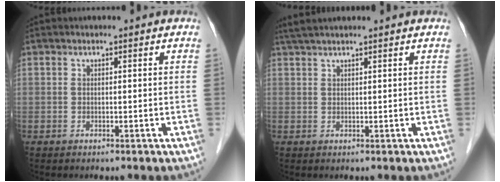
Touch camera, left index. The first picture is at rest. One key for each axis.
{"total": 5.7, "fx": 4.9, "fy": -0.2, "fz": 2.9, "tx": -0.043, "ty": 0.039, "tz": 0.083}